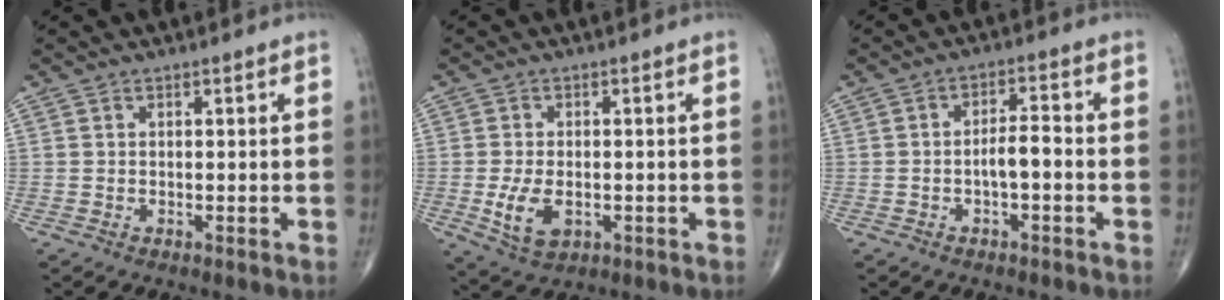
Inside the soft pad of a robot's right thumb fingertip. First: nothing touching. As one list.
[{"total": 6.6, "force": [-1.4, 3.9, 5.1], "torque": [-0.095, -0.006, -0.018]}, {"total": 4.1, "force": [-1.2, 1.4, 3.6], "torque": [-0.057, 0.022, -0.023]}]